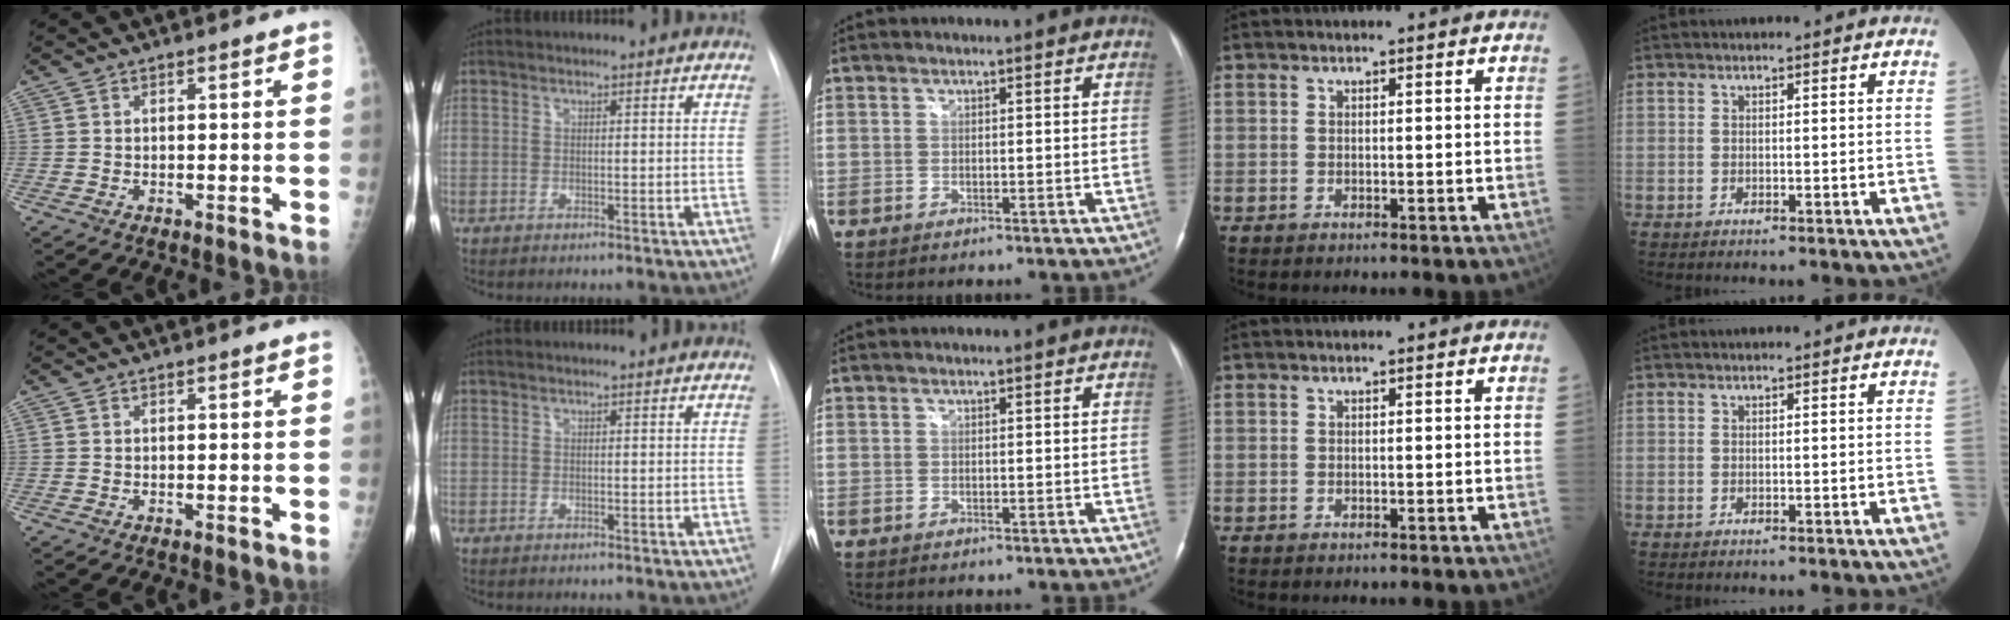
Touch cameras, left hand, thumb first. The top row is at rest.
{}